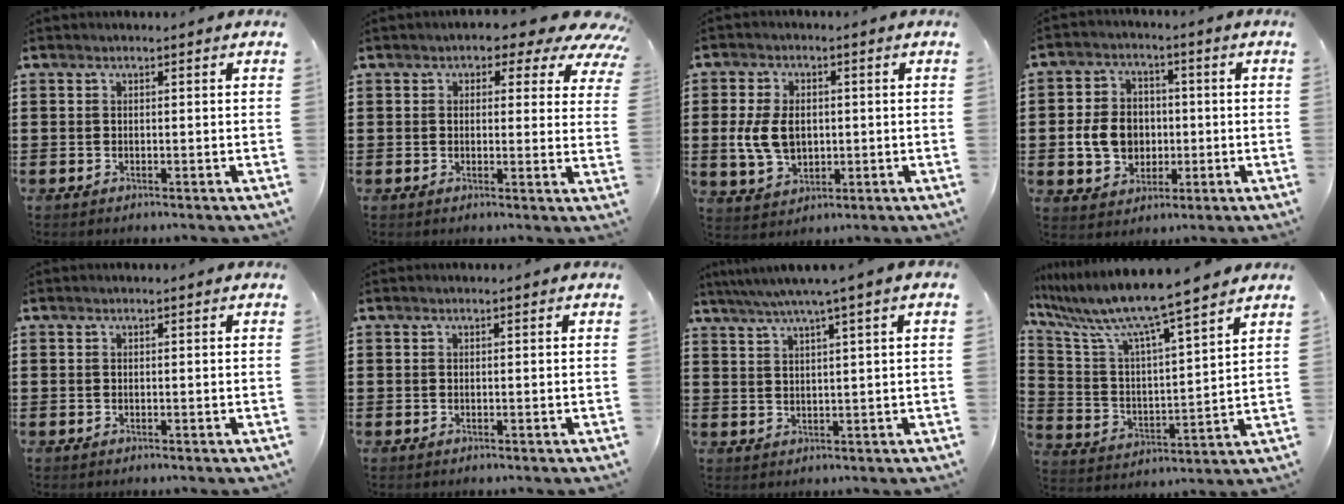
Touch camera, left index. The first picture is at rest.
{"total": 3.9, "force": [2.5, 2.1, 2.2], "torque": [-0.026, -0.016, 0.034]}
{"total": 6.8, "force": [-0.1, 4.8, 4.9], "torque": [-0.118, 0.003, -0.009]}
{"total": 7.7, "force": [-0.7, 6.5, 4.0], "torque": [-0.102, 0.010, -0.017]}
{"total": 0.0}
{"total": 0.0}
{"total": 3.8, "force": [2.2, -0.5, 3.1], "torque": [-0.065, -0.005, 0.033]}
{"total": 8.9, "force": [7.8, -0.5, 4.2], "torque": [-0.117, -0.056, 0.126]}